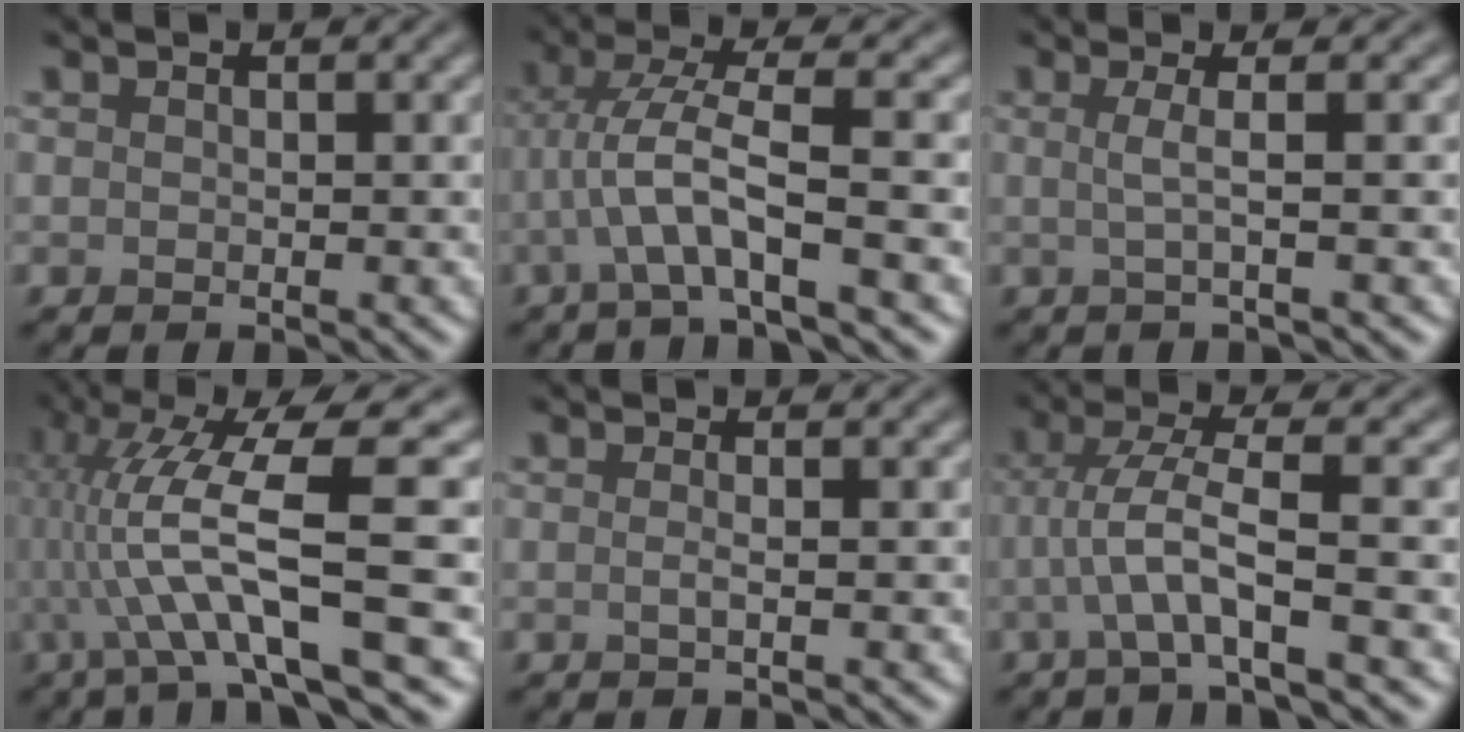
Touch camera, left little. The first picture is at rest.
{"total": 4.7, "force": [-1.7, 0.4, 4.4], "torque": [-0.091, 0.012, -0.035]}
{"total": 2.2, "force": [-0.4, 0.6, 2.1], "torque": [-0.037, 0.002, -0.016]}
{"total": 11.1, "force": [-0.7, 2.0, 10.9], "torque": [-0.192, 0.012, -0.008]}
{"total": 1.2, "force": [-0.4, 0.4, 1.0], "torque": [-0.014, -0.002, -0.015]}
{"total": 4.3, "force": [-1.4, 0.4, 4.0], "torque": [-0.080, 0.008, -0.028]}